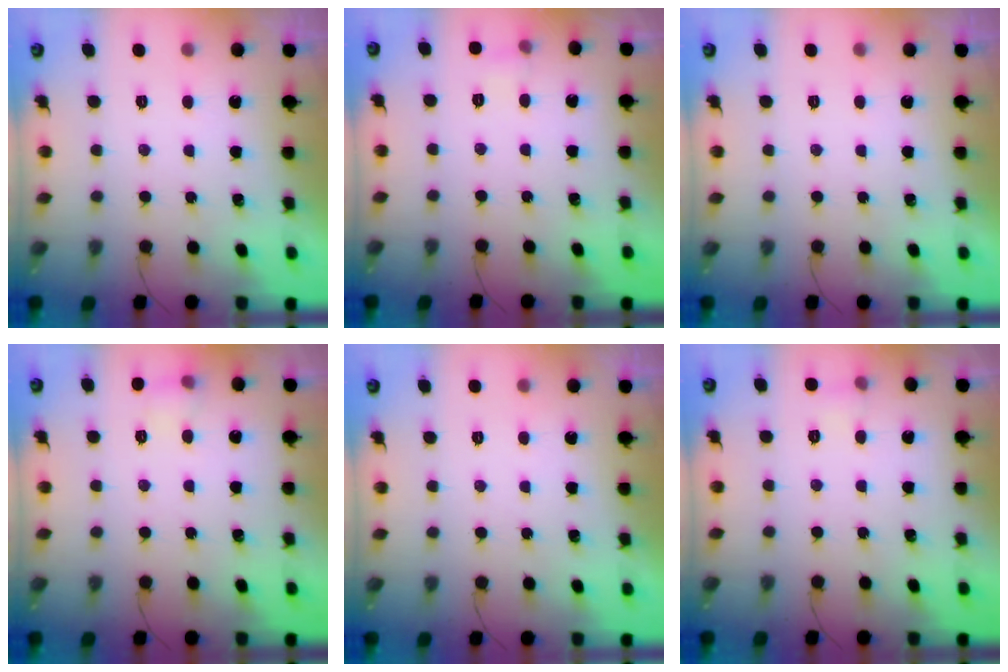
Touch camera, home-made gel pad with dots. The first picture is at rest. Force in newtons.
{"total": 3.3, "press": 3.0, "slide": 1.3}
{"total": 0.0}
{"total": 6.3, "press": 6.1, "slide": 1.6}
{"total": 0.0}
{"total": 3.9, "press": 3.7, "slide": 1.1}